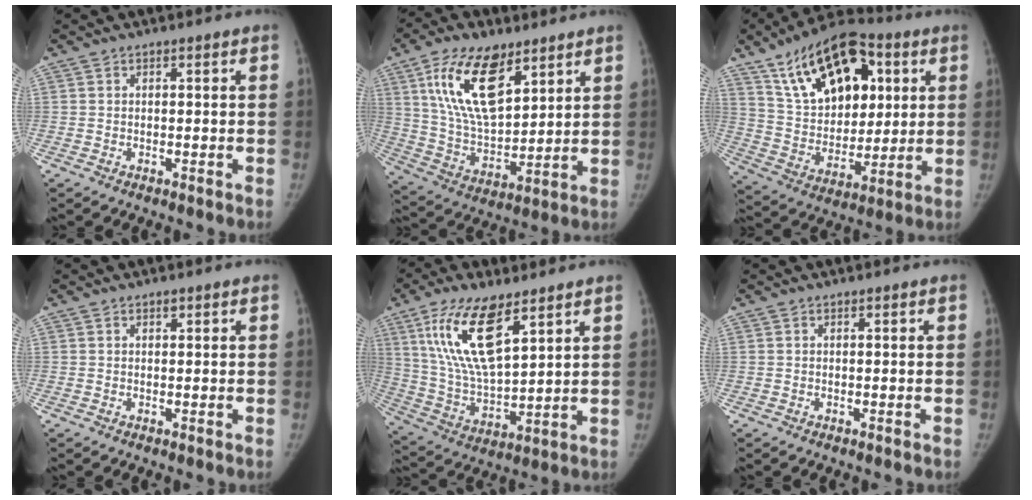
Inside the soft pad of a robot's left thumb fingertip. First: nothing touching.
{"total": 18.0, "force": [9.1, 8.8, 12.7], "torque": [-0.203, -0.040, 0.175]}
{"total": 23.6, "force": [9.9, 13.9, 16.3], "torque": [-0.227, -0.018, 0.169]}
{"total": 0.7, "force": [0.4, 0.4, 0.3], "torque": [-0.001, -0.002, 0.006]}
{"total": 17.0, "force": [8.7, 6.5, 13.1], "torque": [-0.240, -0.034, 0.172]}
{"total": 0.0}